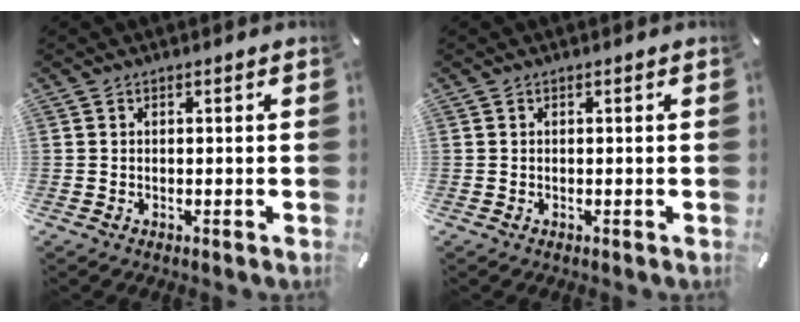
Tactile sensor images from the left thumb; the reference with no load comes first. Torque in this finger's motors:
{"motor_torque": [0.13, 0.46, -0.01, -0.27, 0.02]}